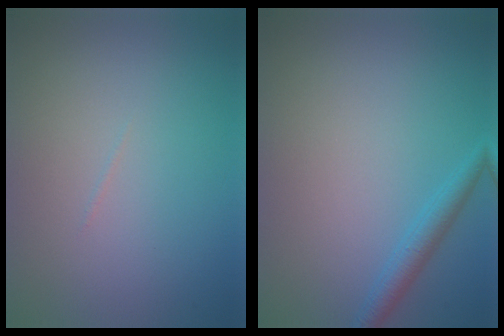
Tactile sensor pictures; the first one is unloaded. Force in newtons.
{"total": 1.8, "press": 1.8, "slide": 0.1}